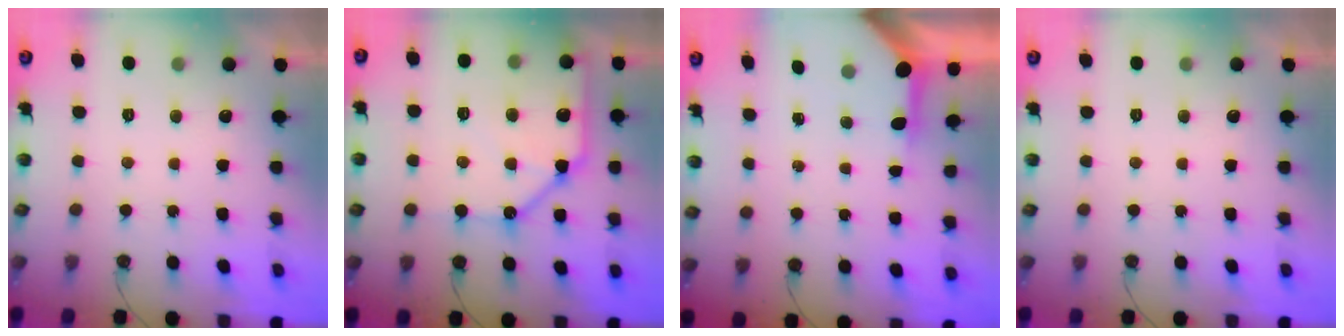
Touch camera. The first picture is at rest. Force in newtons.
{"total": 14.2, "press": 14.1, "slide": 2.1}
{"total": 5.3, "press": 5.3, "slide": 0.4}
{"total": 0.0}